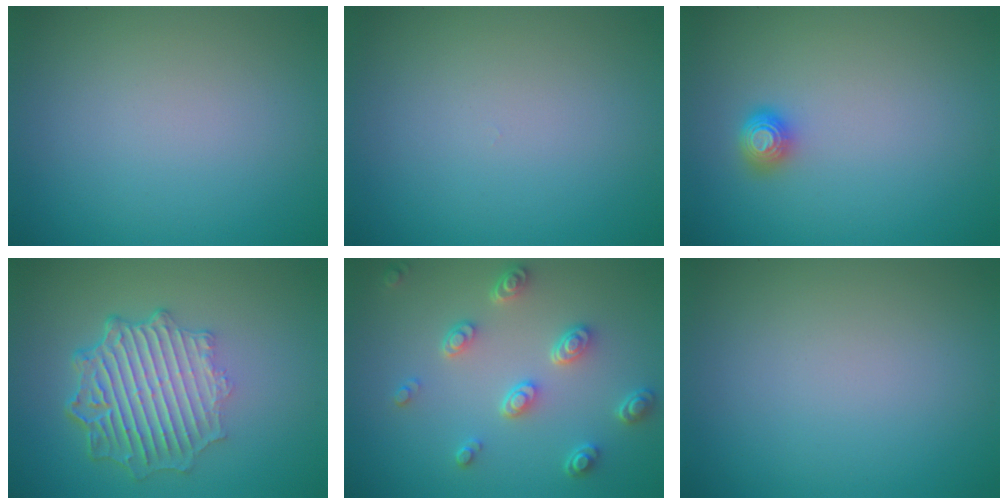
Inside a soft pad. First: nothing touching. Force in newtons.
{"total": 0.0}
{"total": 1.6, "press": 1.4, "slide": 0.6}
{"total": 6.5, "press": 4.8, "slide": 4.4}
{"total": 4.0, "press": 3.1, "slide": 2.6}
{"total": 0.0}